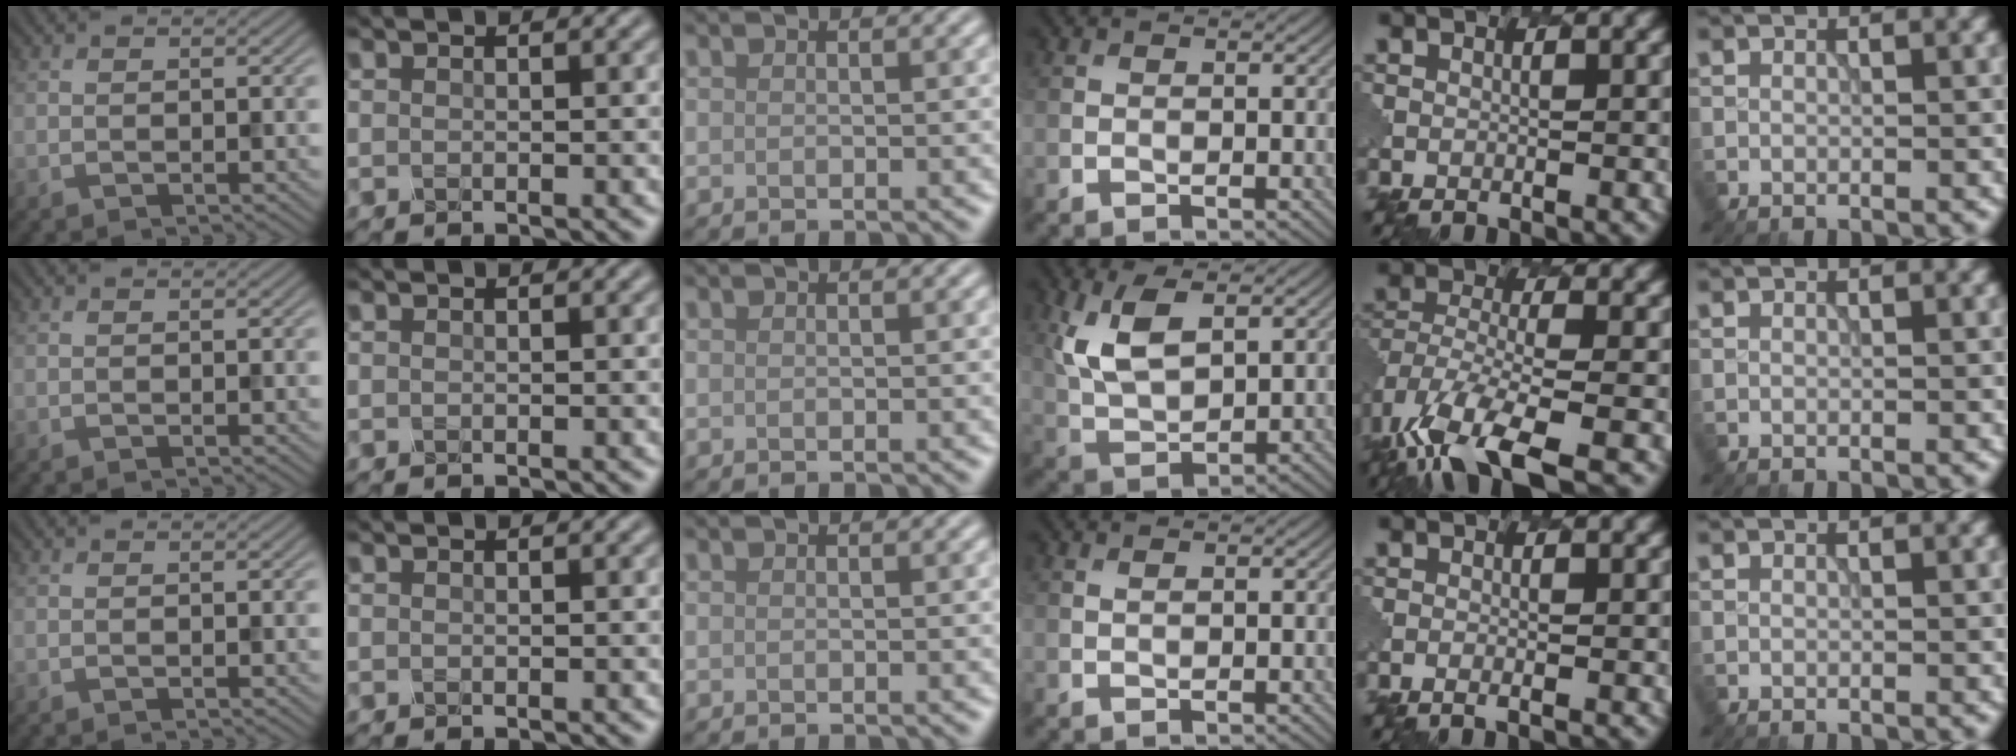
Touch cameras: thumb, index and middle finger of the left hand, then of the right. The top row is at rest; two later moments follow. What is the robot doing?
{"motion": "insert", "object": "pen bag"}